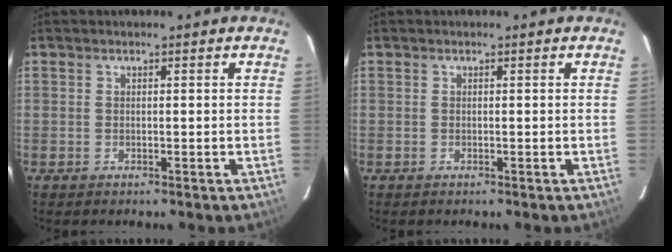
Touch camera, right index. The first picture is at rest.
{"total": 0.0}